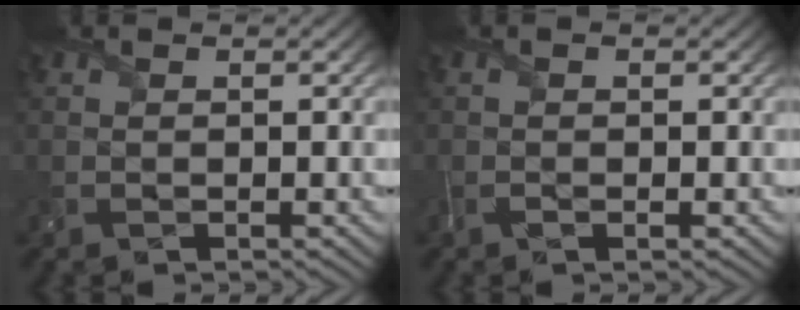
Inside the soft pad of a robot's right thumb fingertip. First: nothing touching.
{"total": 1.2, "force": [-0.2, 0.3, 1.1], "torque": [-0.027, -0.001, -0.007]}